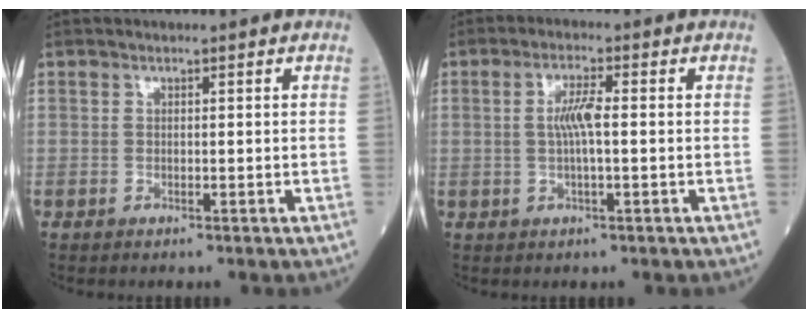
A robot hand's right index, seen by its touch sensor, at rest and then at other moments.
{"total": 4.2, "force": [0.1, 0.4, 4.2], "torque": [-0.084, 0.004, 0.001]}